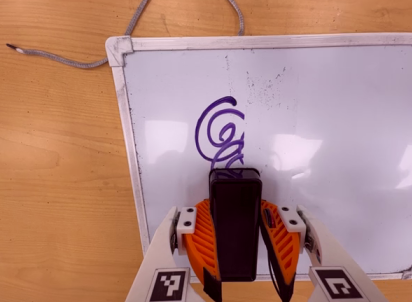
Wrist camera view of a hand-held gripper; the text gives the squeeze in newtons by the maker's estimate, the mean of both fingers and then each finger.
{"total": 11.3, "left": 10.5, "right": 12.0}